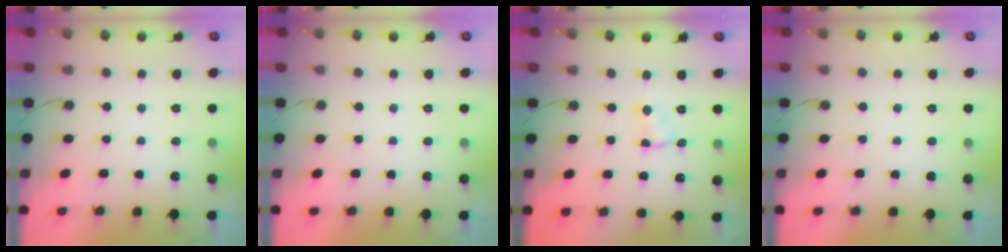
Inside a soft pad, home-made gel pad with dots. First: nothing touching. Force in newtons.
{"total": 0.0}
{"total": 2.8, "press": 2.8, "slide": 0.4}
{"total": 0.0}